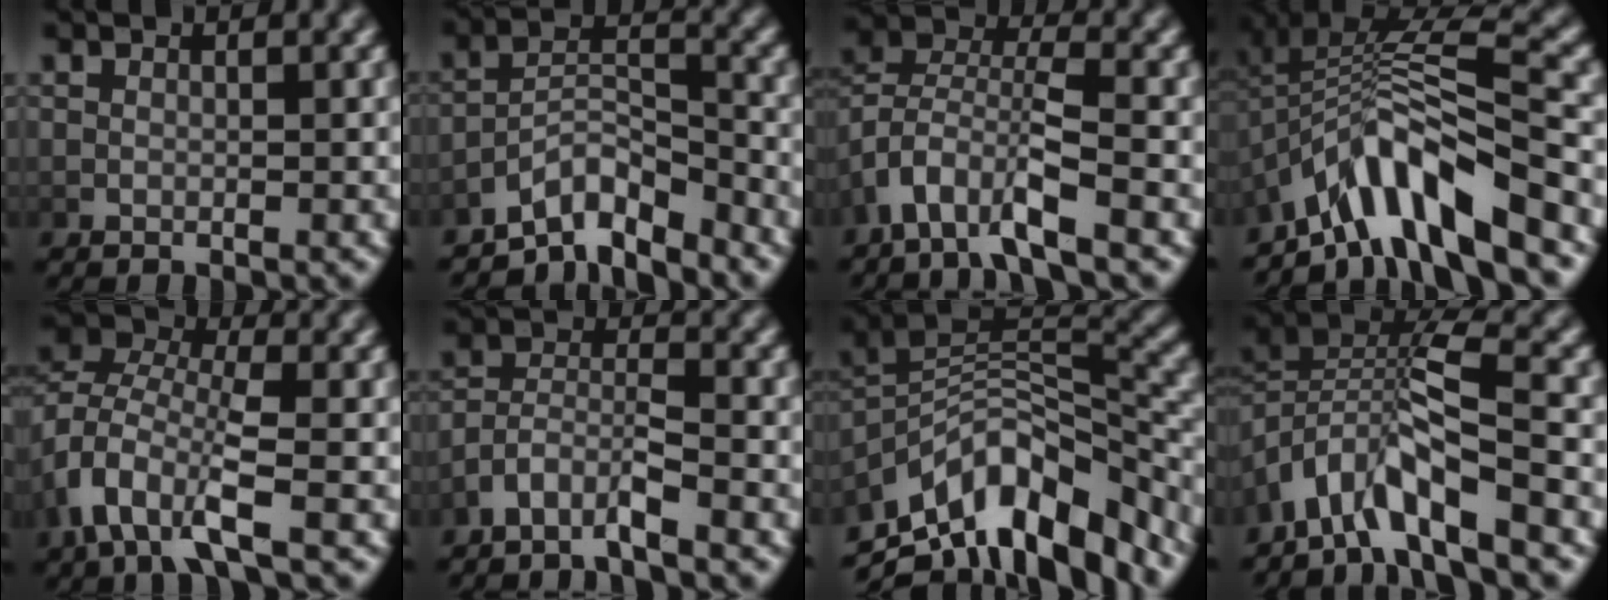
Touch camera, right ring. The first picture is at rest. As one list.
[{"total": 7.6, "force": [-5.7, 3.5, 3.6], "torque": [-0.050, -0.019, -0.095]}, {"total": 4.1, "force": [-0.9, 2.3, 3.3], "torque": [-0.069, -0.002, -0.021]}, {"total": 8.6, "force": [-2.8, 3.8, 7.1], "torque": [-0.125, 0.001, -0.039]}, {"total": 5.4, "force": [0.2, 3.4, 4.2], "torque": [-0.095, -0.004, -0.002]}, {"total": 4.3, "force": [-2.6, 2.7, 2.1], "torque": [-0.046, -0.012, -0.050]}, {"total": 13.2, "force": [-3.5, 8.5, 9.4], "torque": [-0.151, -0.016, -0.045]}, {"total": 6.2, "force": [-0.4, 4.0, 4.7], "torque": [-0.103, -0.004, -0.008]}]